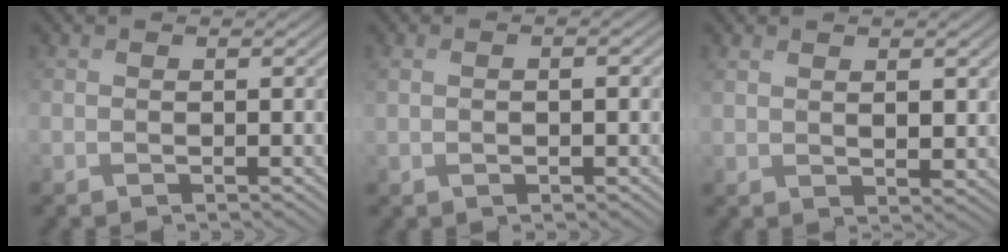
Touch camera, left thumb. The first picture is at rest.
{"total": 2.3, "force": [0.0, 0.8, 2.2], "torque": [-0.034, -0.010, 0.003]}
{"total": 2.9, "force": [1.5, 1.5, 2.0], "torque": [-0.045, -0.007, 0.034]}